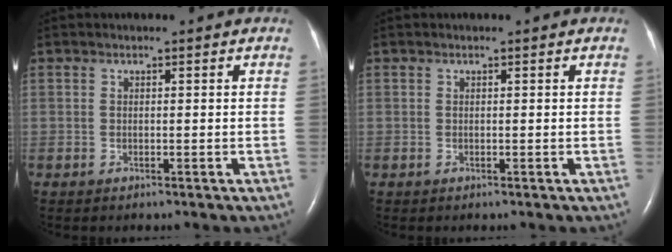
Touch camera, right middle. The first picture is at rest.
{"total": 0.0}